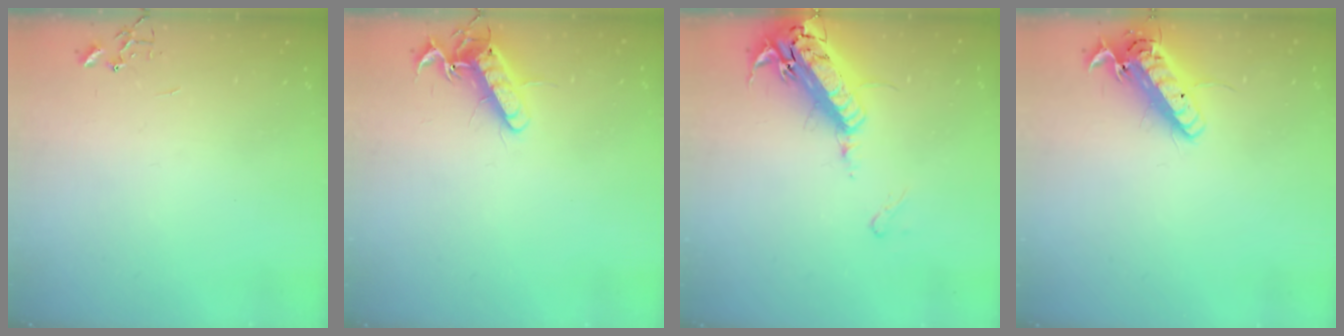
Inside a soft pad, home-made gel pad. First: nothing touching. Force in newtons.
{"total": 13.6, "press": 13.6, "slide": 1.4}
{"total": 21.2, "press": 20.7, "slide": 4.7}
{"total": 15.0, "press": 14.7, "slide": 3.0}